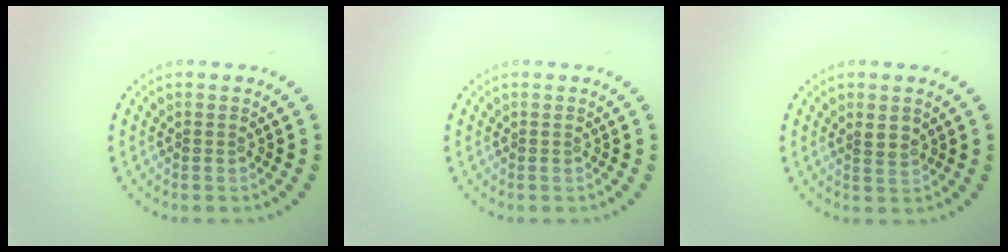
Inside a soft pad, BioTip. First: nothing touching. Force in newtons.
{"total": 0.0}
{"total": 1.5, "press": 1.3, "slide": 0.8}